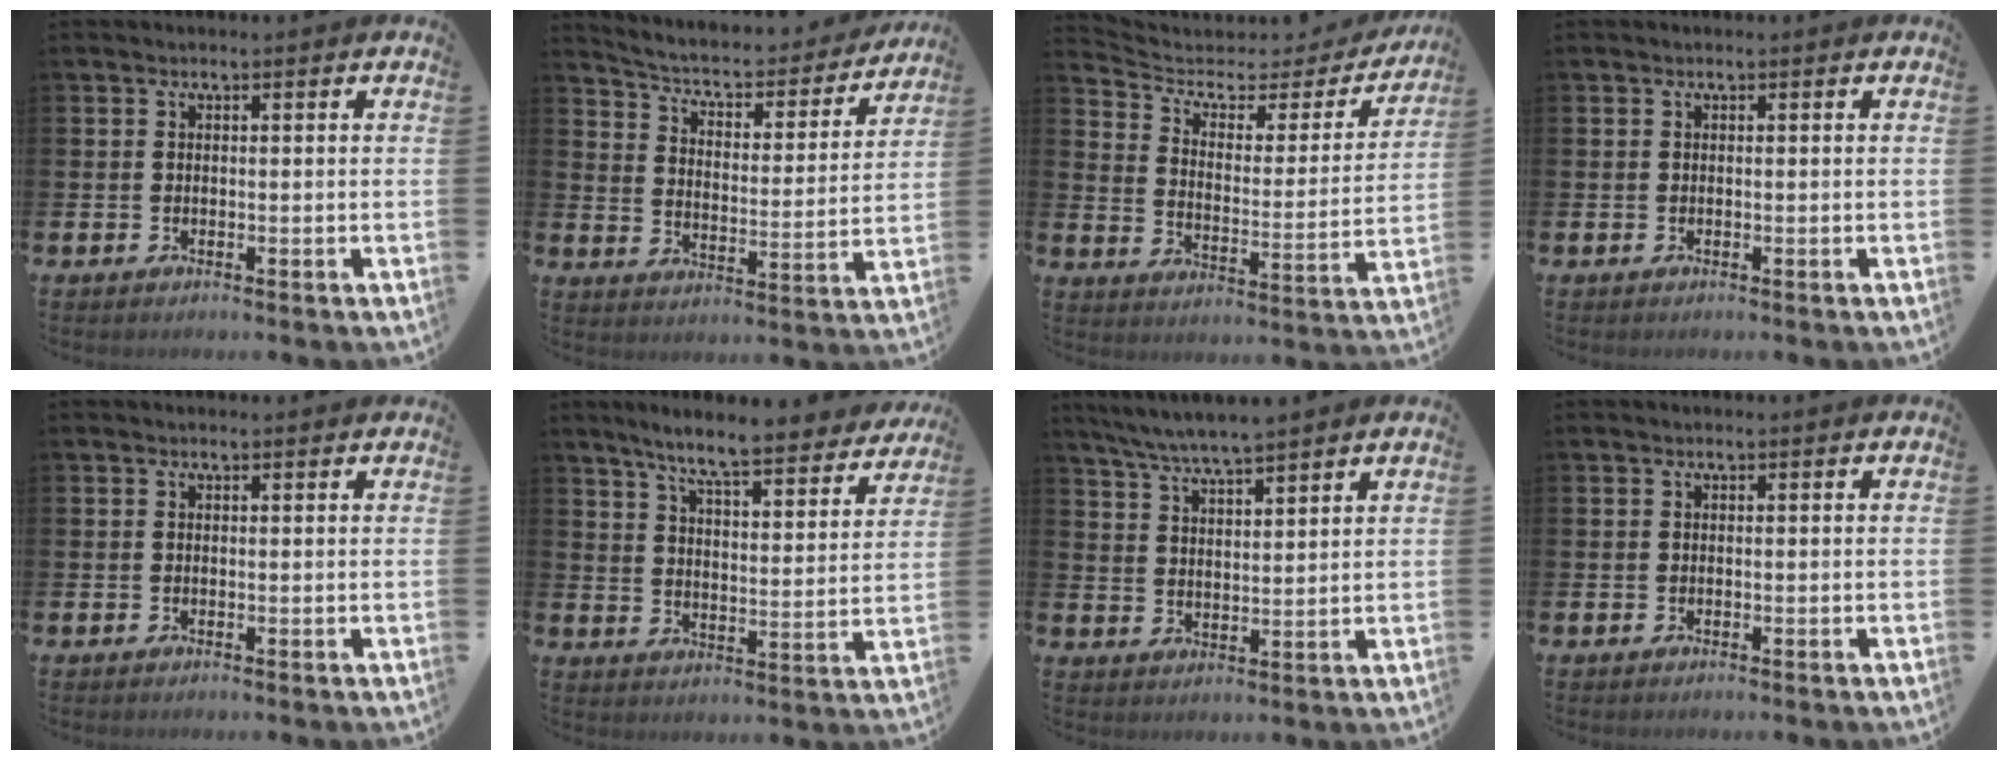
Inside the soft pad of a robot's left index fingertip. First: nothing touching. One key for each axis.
{"total": 5.0, "fx": 4.6, "fy": 1.5, "fz": 1.5, "tx": -0.058, "ty": -0.039, "tz": 0.069}
{"total": 5.2, "fx": 4.1, "fy": 2.7, "fz": 1.8, "tx": -0.063, "ty": -0.032, "tz": 0.061}
{"total": 0.0}
{"total": 0.0}
{"total": 8.1, "fx": 7.4, "fy": 0.5, "fz": 3.3, "tx": -0.078, "ty": -0.050, "tz": 0.124}
{"total": 5.8, "fx": 5.6, "fy": -0.2, "fz": 1.4, "tx": -0.049, "ty": -0.025, "tz": 0.101}
{"total": 0.0}